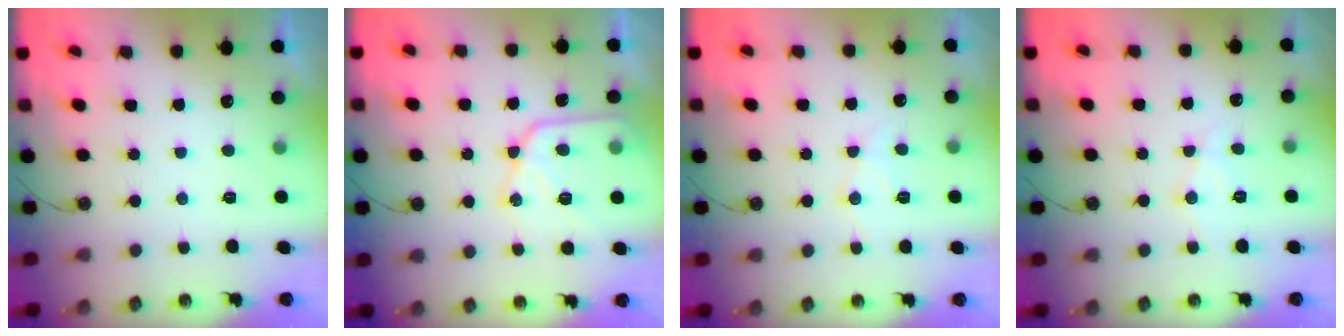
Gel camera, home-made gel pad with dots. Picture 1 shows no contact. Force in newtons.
{"total": 14.7, "press": 14.7, "slide": 1.5}
{"total": 9.0, "press": 9.0, "slide": 0.7}
{"total": 8.1, "press": 8.1, "slide": 0.7}